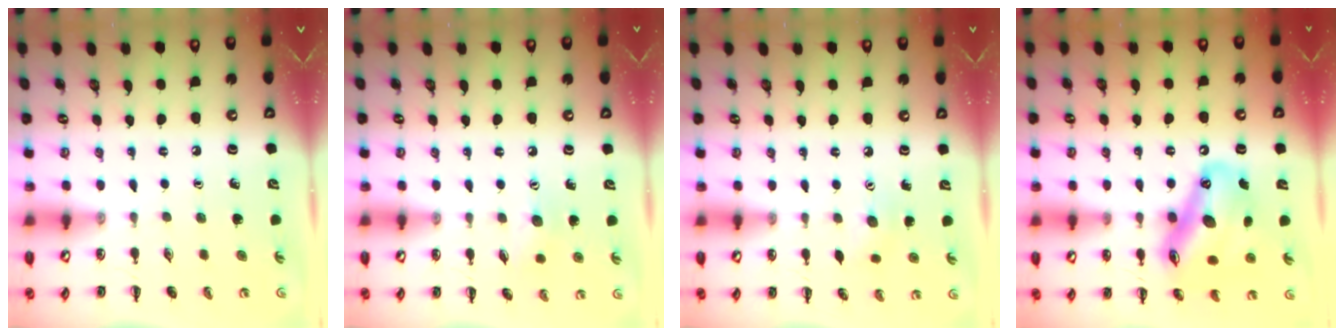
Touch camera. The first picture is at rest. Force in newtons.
{"total": 6.2, "press": 6.2, "slide": 1.1}
{"total": 3.8, "press": 3.7, "slide": 1.1}
{"total": 16.9, "press": 16.1, "slide": 5.2}